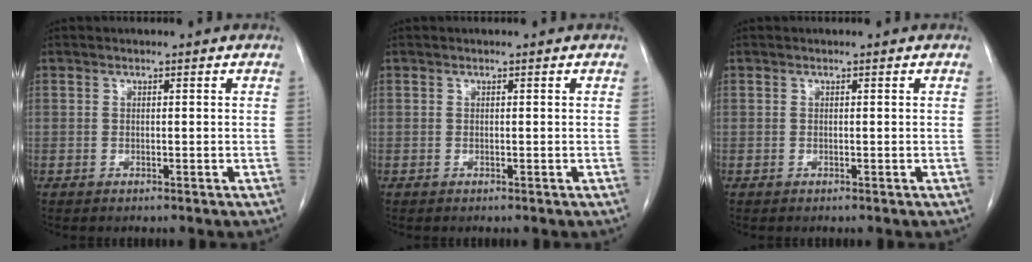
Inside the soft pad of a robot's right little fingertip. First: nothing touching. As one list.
[{"total": 0.0}, {"total": 0.0}]